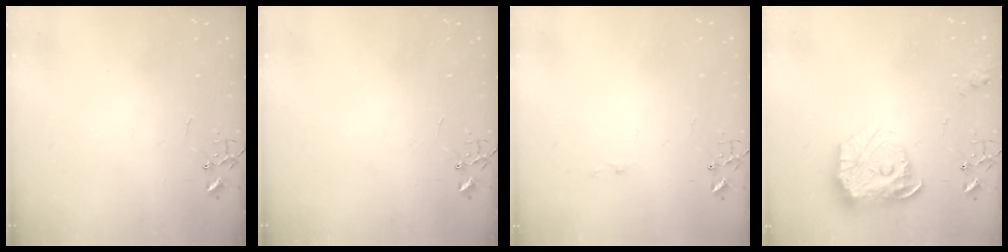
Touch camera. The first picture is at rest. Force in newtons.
{"total": 0.0}
{"total": 2.6, "press": 2.6, "slide": 0.4}
{"total": 19.3, "press": 19.2, "slide": 1.9}